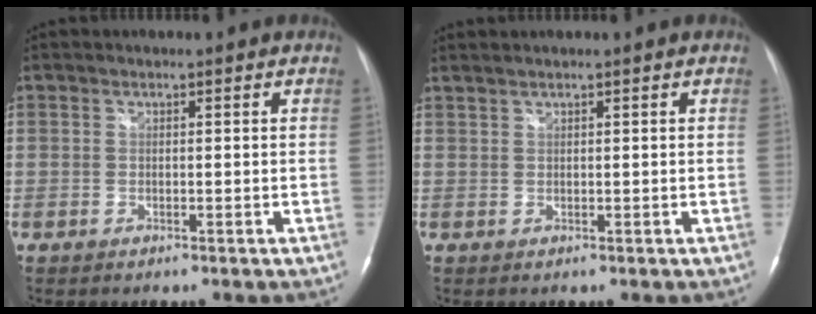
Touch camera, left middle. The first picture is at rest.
{"total": 1.1, "force": [1.0, -0.1, 0.3], "torque": [-0.010, 0.008, 0.028]}